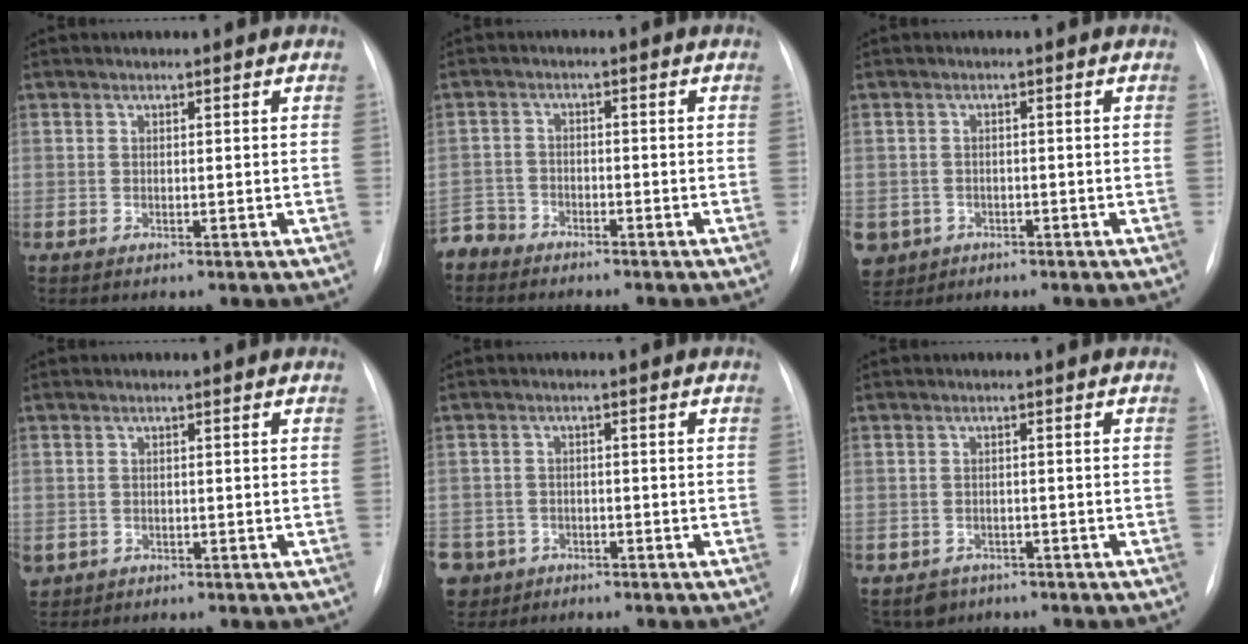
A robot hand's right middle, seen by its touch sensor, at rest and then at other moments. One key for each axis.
{"total": 4.3, "fx": -3.9, "fy": 1.6, "fz": -0.7, "tx": 0.017, "ty": -0.004, "tz": -0.083}
{"total": 7.1, "fx": -3.3, "fy": 6.0, "fz": 1.7, "tx": -0.050, "ty": 0.003, "tz": -0.049}
{"total": 2.4, "fx": -1.0, "fy": 2.1, "fz": 0.5, "tx": -0.008, "ty": 0.001, "tz": -0.012}
{"total": 9.4, "fx": -5.2, "fy": 7.6, "fz": 2.0, "tx": -0.073, "ty": 0.002, "tz": -0.086}
{"total": 4.0, "fx": -2.8, "fy": 2.9, "fz": 0.3, "tx": -0.003, "ty": 0.003, "tz": -0.040}